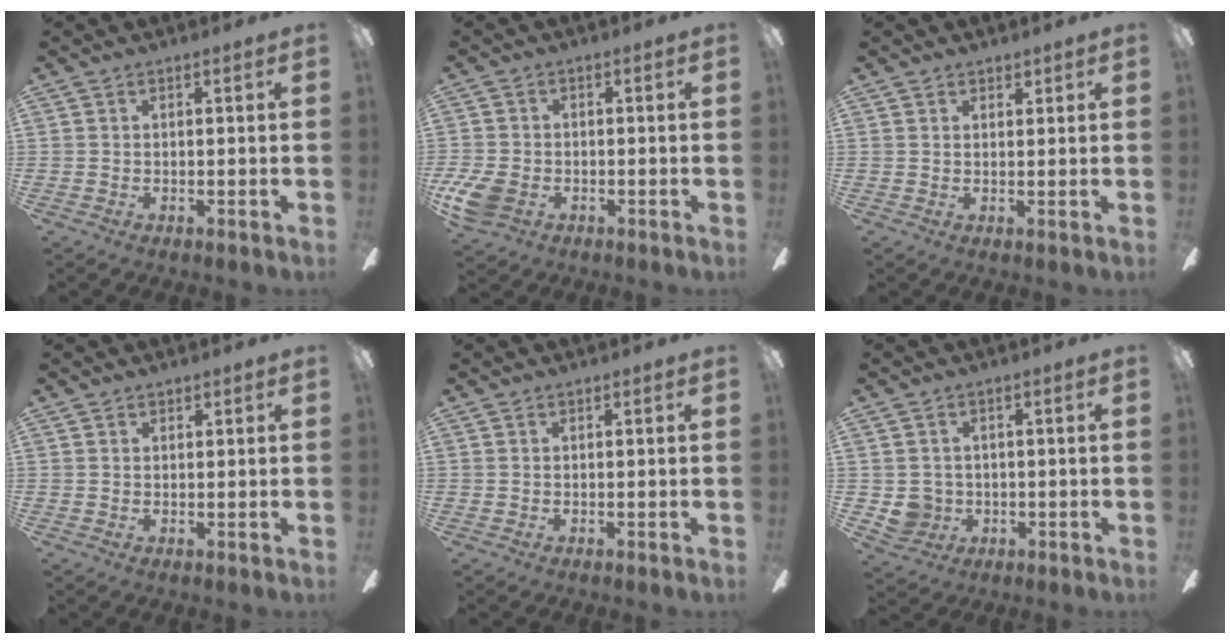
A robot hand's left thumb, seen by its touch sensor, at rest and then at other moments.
{"total": 6.8, "force": [-2.3, 4.9, 4.1], "torque": [-0.103, 0.007, -0.043]}
{"total": 1.5, "force": [1.3, 0.7, 0.0], "torque": [0.008, -0.004, 0.024]}
{"total": 1.1, "force": [1.0, 0.6, 0.0], "torque": [0.000, 0.000, 0.019]}
{"total": 0.0}
{"total": 4.4, "force": [0.0, 4.4, 0.7], "torque": [-0.022, 0.005, 0.002]}